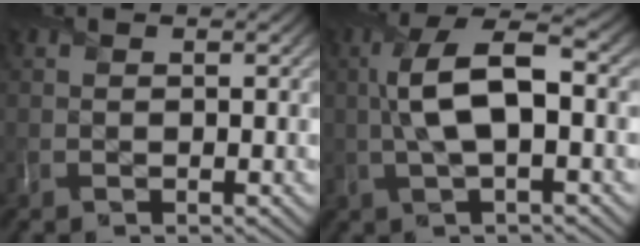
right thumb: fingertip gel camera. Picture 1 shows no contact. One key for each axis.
{"total": 8.5, "fx": 0.1, "fy": 3.0, "fz": 7.9, "tx": -0.168, "ty": 0.016, "tz": -0.005}